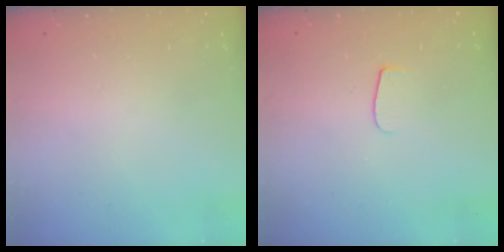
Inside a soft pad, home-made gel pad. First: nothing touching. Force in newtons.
{"total": 6.0, "press": 6.0, "slide": 0.6}